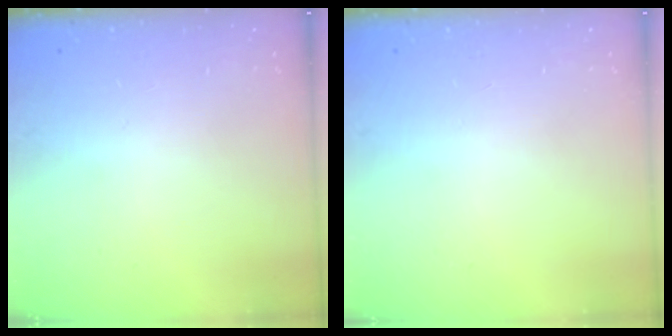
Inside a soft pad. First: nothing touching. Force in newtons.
{"total": 0.0}